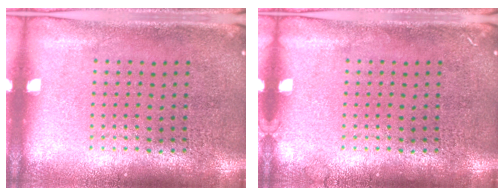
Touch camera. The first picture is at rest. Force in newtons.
{"total": 0.6, "press": 0.5, "slide": 0.1}